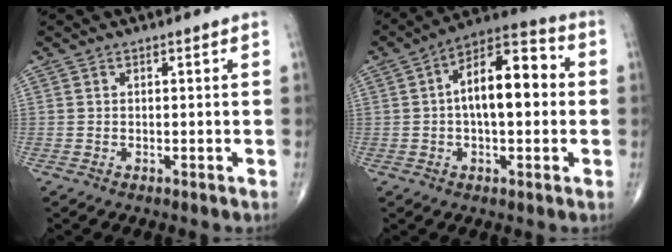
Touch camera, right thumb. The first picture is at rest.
{"total": 14.2, "force": [1.0, 6.7, 12.5], "torque": [-0.183, 0.036, 0.005]}